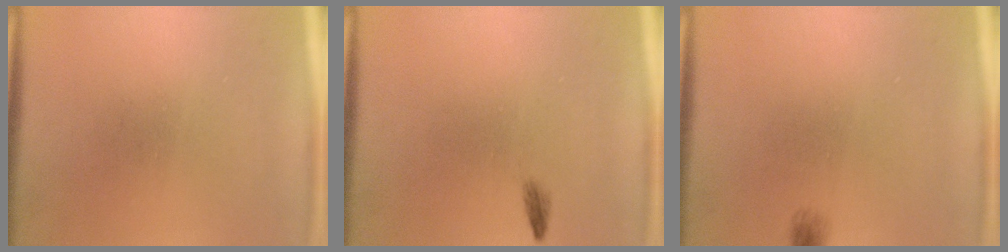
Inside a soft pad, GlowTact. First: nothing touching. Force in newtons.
{"total": 0.7}
{"total": 1.4}